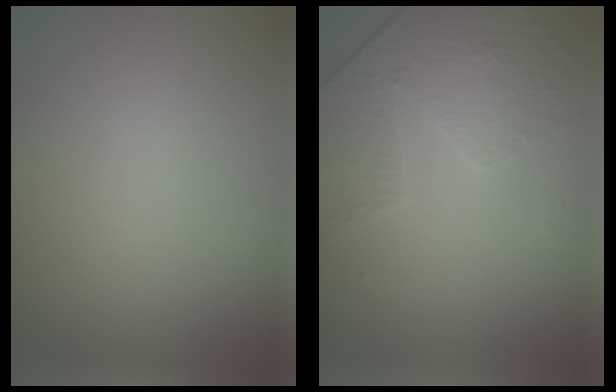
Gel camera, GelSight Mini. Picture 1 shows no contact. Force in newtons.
{"total": 4.7, "press": 3.2, "slide": 3.4}